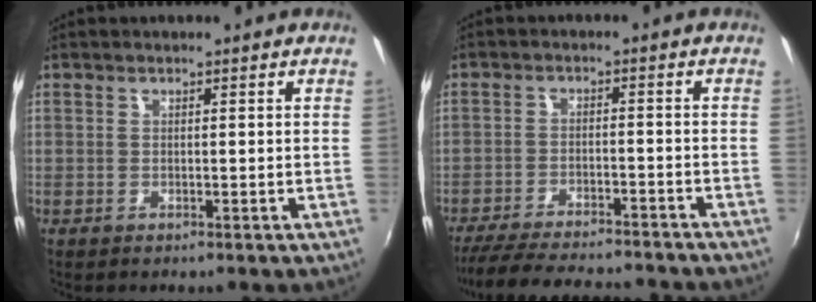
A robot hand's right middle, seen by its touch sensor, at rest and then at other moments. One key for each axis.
{"total": 18.6, "fx": -16.4, "fy": 3.5, "fz": 8.0, "tx": -0.159, "ty": -0.023, "tz": -0.240}